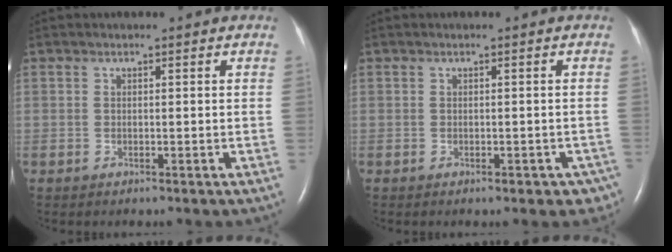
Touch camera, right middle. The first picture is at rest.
{"total": 3.9, "force": [-2.6, 2.1, 1.9], "torque": [-0.003, 0.005, -0.031]}